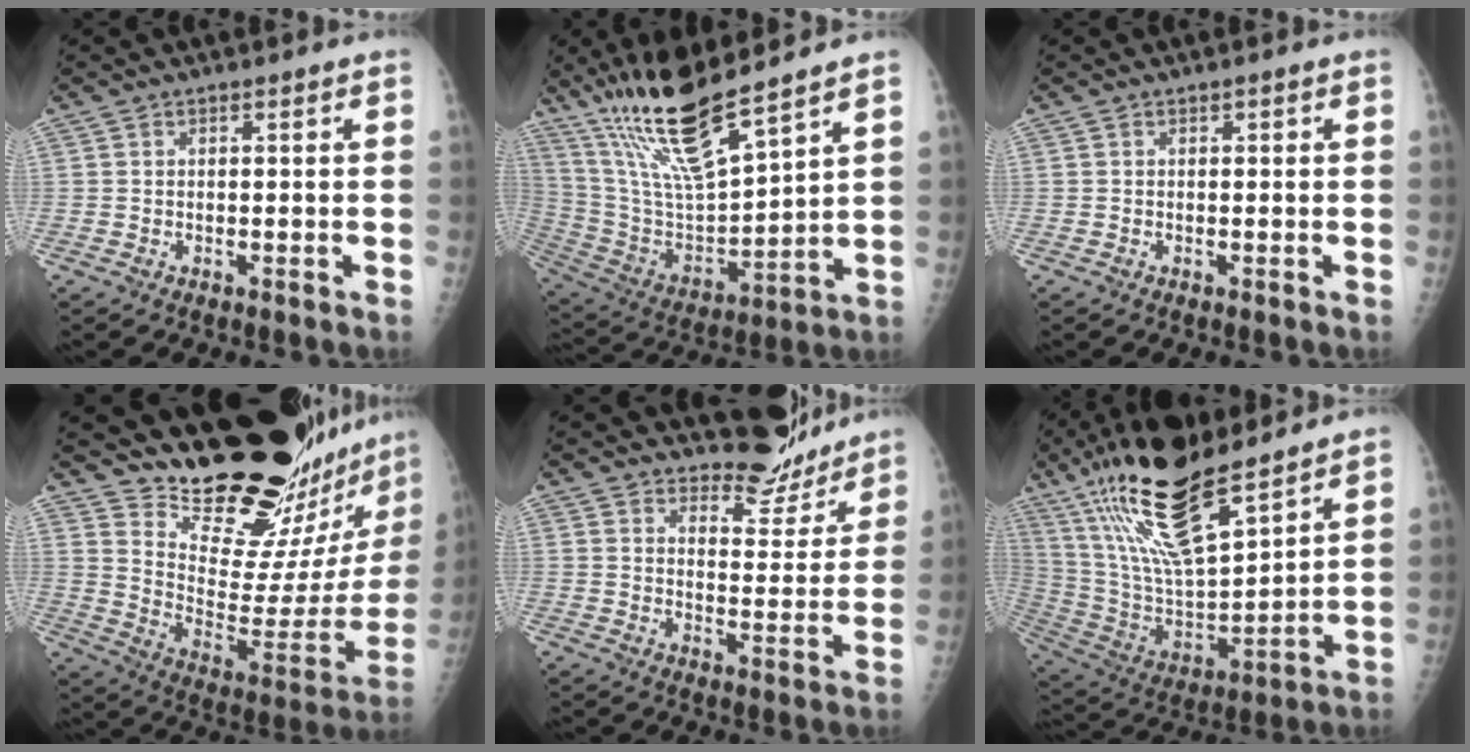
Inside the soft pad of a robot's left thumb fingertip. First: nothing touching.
{"total": 17.9, "force": [13.2, 2.8, 11.7], "torque": [-0.208, -0.069, 0.263]}
{"total": 0.0}
{"total": 25.2, "force": [23.1, 4.0, 9.3], "torque": [-0.100, -0.212, 0.331]}
{"total": 8.6, "force": [8.1, 2.8, 0.8], "torque": [0.020, -0.078, 0.115]}
{"total": 23.7, "force": [15.3, 6.7, 16.8], "torque": [-0.301, -0.054, 0.284]}